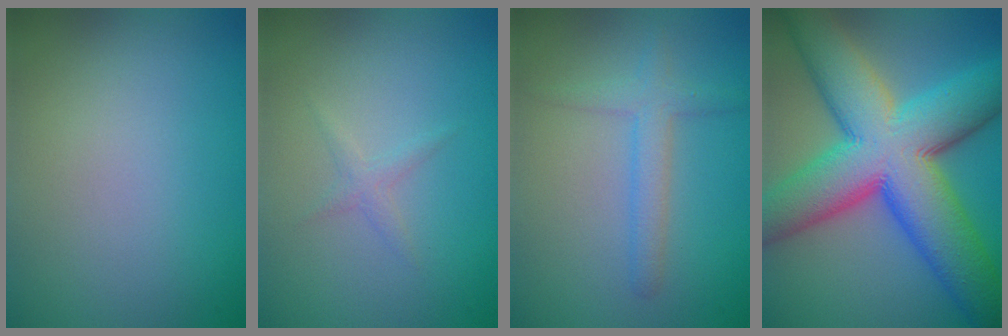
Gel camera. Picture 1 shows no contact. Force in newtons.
{"total": 1.0, "press": 1.0, "slide": 0.1}
{"total": 2.3, "press": 2.3, "slide": 0.0}
{"total": 15.4, "press": 15.4, "slide": 0.6}